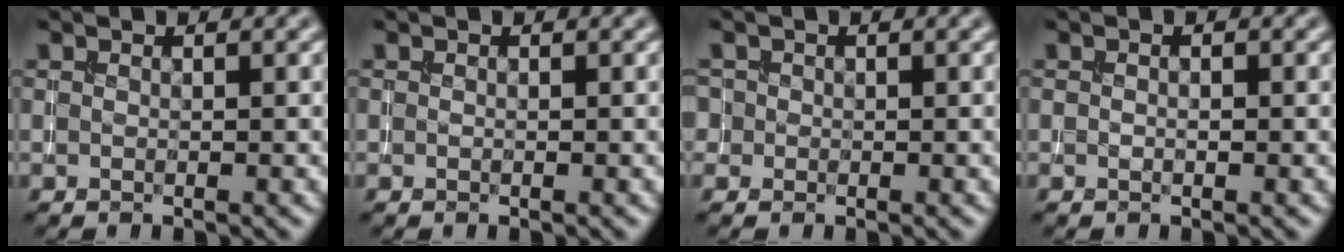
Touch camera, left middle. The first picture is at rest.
{"total": 0.0}
{"total": 0.8, "force": [0.0, 0.8, -0.3], "torque": [0.015, -0.002, -0.005]}
{"total": 0.6, "force": [0.0, 0.3, 0.6], "torque": [-0.003, -0.002, -0.003]}